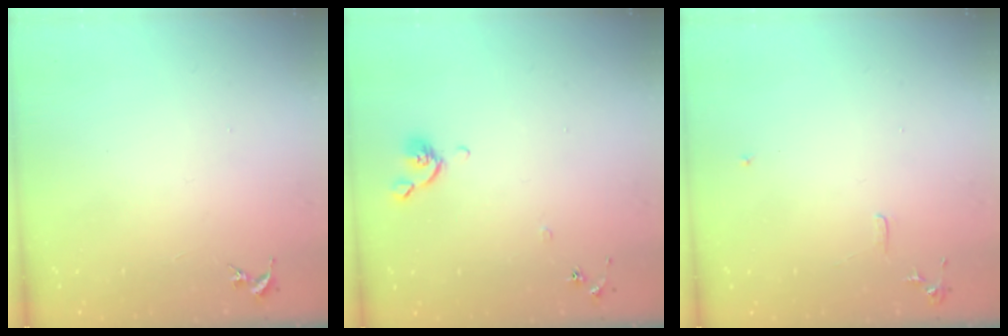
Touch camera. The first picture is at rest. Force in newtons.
{"total": 6.2, "press": 6.2, "slide": 0.8}
{"total": 6.0, "press": 6.0, "slide": 0.7}